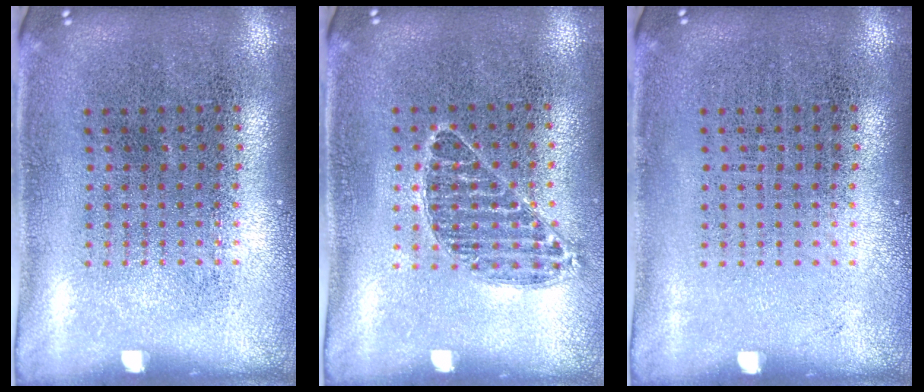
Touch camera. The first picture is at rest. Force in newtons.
{"total": 0.6, "press": 0.6, "slide": 0.1}
{"total": 0.0}